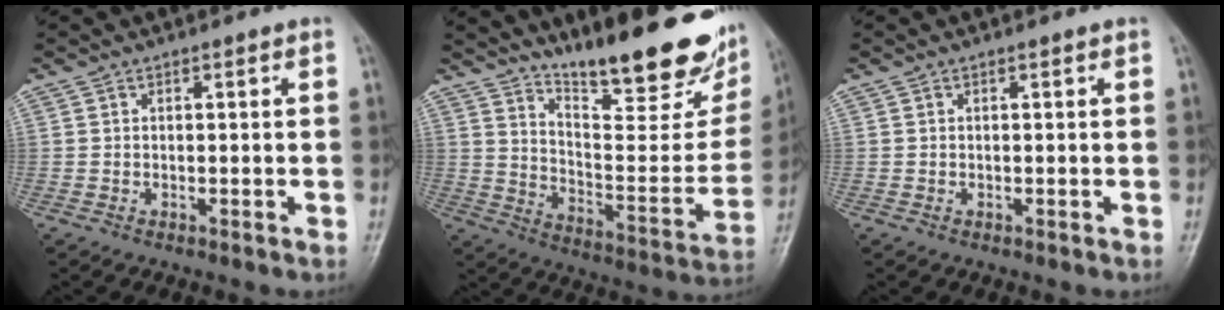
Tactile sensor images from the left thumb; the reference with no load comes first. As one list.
[{"total": 25.9, "force": [19.0, 6.5, 16.4], "torque": [-0.204, -0.106, 0.280]}, {"total": 0.0}]